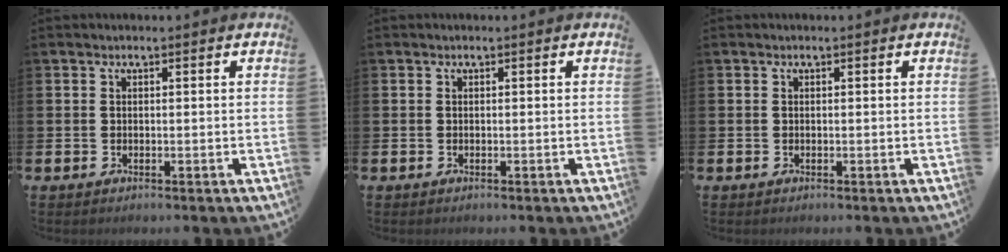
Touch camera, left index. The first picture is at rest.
{"total": 0.0}
{"total": 0.0}